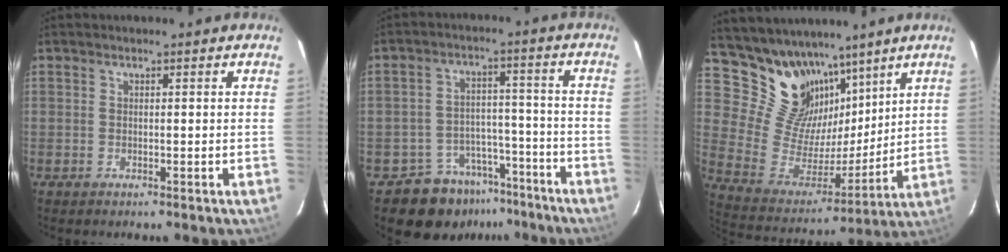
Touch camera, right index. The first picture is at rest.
{"total": 10.2, "force": [-7.6, 6.5, 1.7], "torque": [-0.038, 0.036, -0.099]}
{"total": 17.1, "force": [12.5, 10.0, 6.2], "torque": [-0.135, 0.001, 0.246]}